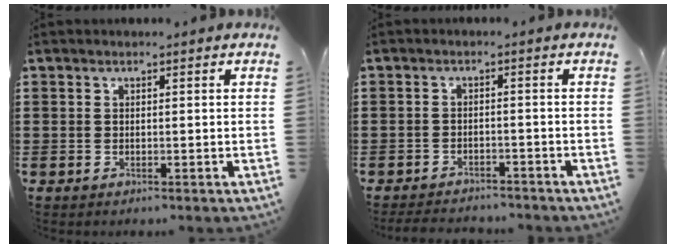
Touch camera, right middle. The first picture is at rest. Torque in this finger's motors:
{"motor_torque": [0.49, 0.09, 0.02, 0.01]}